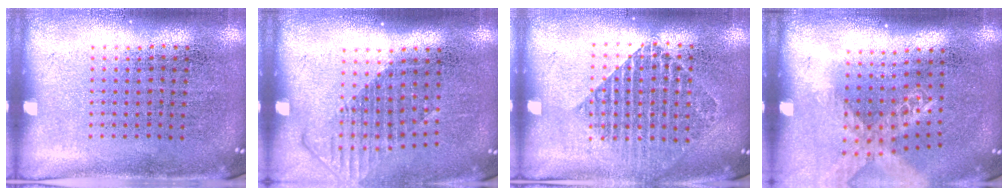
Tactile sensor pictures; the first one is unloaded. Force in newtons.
{"total": 1.4, "press": 1.1, "slide": 0.9}
{"total": 1.6, "press": 1.4, "slide": 0.7}
{"total": 1.6, "press": 1.4, "slide": 0.8}